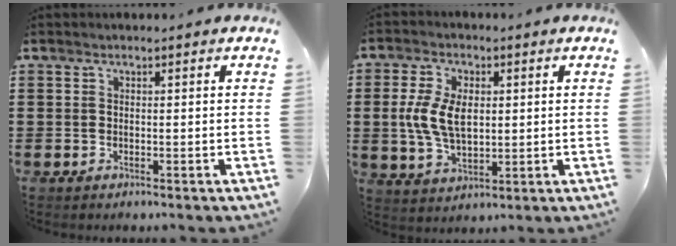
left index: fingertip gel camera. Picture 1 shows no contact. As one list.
[{"total": 7.8, "force": [0.7, 4.6, 6.3], "torque": [-0.146, 0.009, 0.008]}]